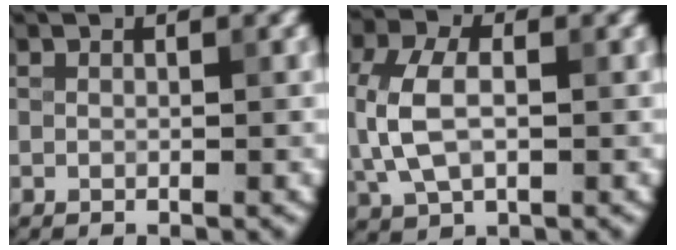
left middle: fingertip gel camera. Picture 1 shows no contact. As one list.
[{"total": 5.8, "force": [0.0, 3.7, 4.5], "torque": [-0.109, 0.002, -0.001]}]